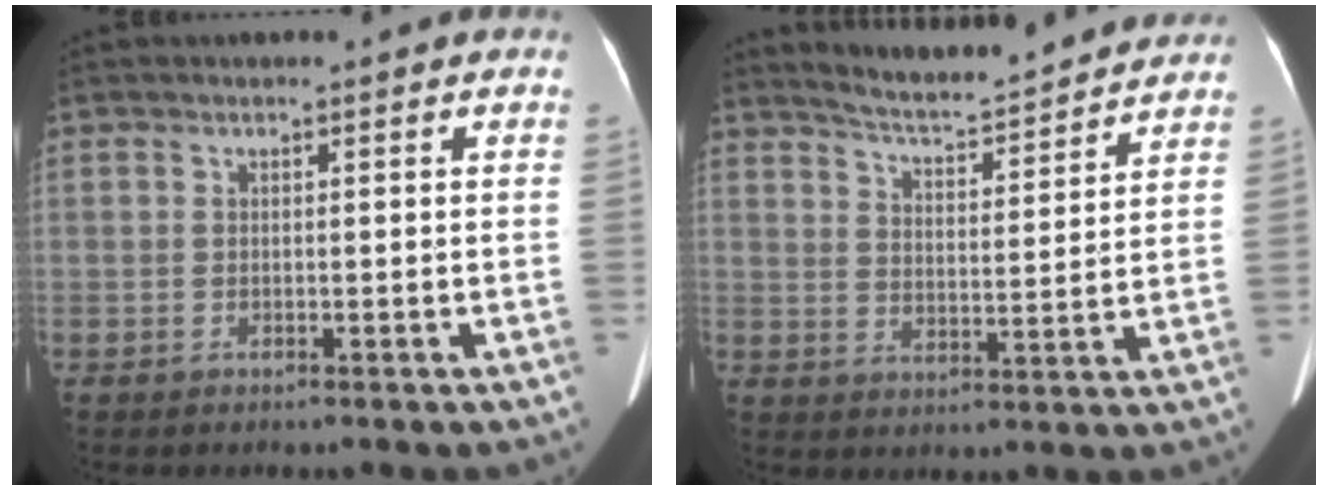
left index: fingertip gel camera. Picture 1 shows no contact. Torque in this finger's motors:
{"motor_torque": [-0.22, -0.15, -0.07, 0.03]}